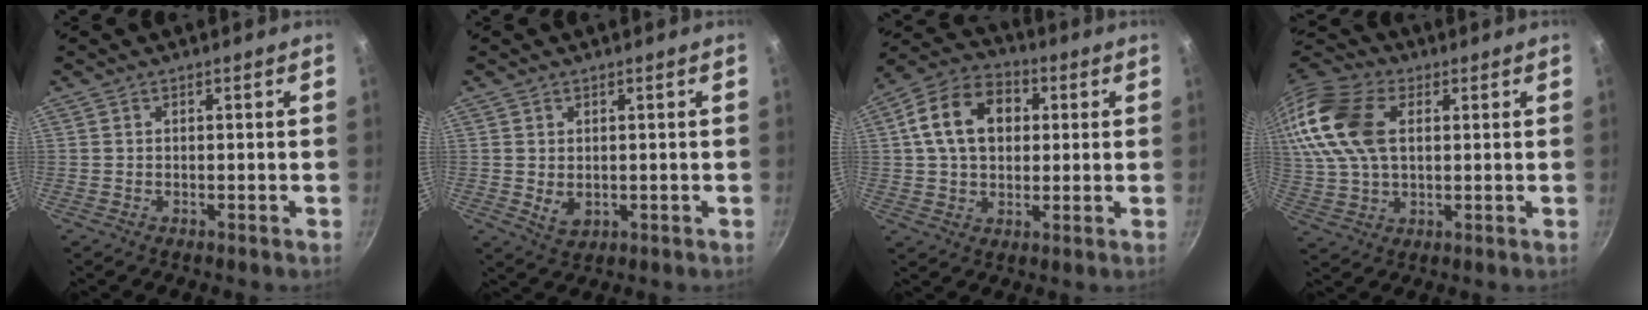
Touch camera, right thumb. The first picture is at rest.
{"total": 3.4, "force": [0.2, 2.5, 2.3], "torque": [-0.037, -0.011, 0.009]}
{"total": 14.1, "force": [2.8, 10.2, 9.3], "torque": [-0.137, 0.019, 0.033]}
{"total": 19.4, "force": [4.7, 12.4, 14.2], "torque": [-0.298, 0.014, 0.082]}